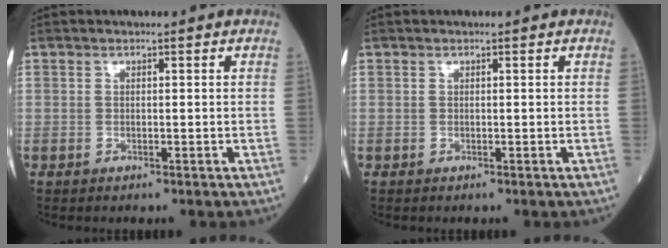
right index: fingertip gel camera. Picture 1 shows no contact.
{"total": 0.0}